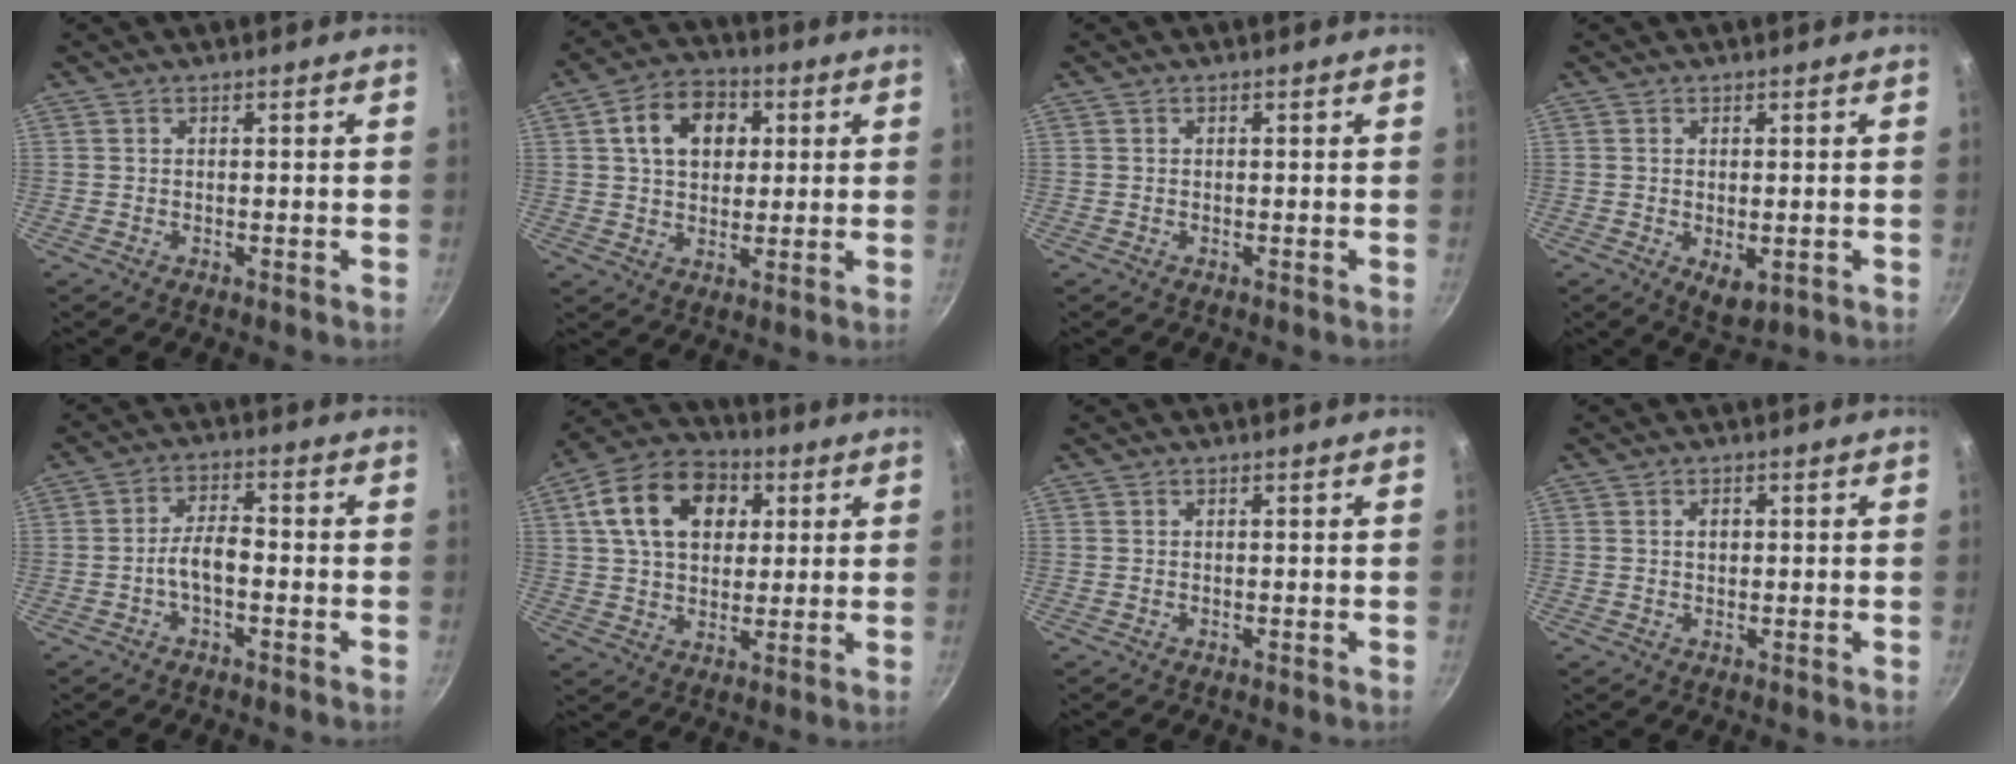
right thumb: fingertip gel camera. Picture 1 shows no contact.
{"total": 11.1, "force": [2.9, 8.2, 7.0], "torque": [-0.088, 0.009, 0.038]}
{"total": 0.0}
{"total": 4.6, "force": [-0.9, 2.4, 3.8], "torque": [-0.054, -0.015, -0.006]}
{"total": 5.2, "force": [-1.7, 2.3, 4.3], "torque": [-0.074, 0.029, -0.037]}
{"total": 16.3, "force": [4.8, 11.5, 10.4], "torque": [-0.156, 0.013, 0.067]}
{"total": 0.0}
{"total": 1.7, "force": [0.3, 1.2, 1.1], "torque": [-0.011, 0.003, 0.005]}